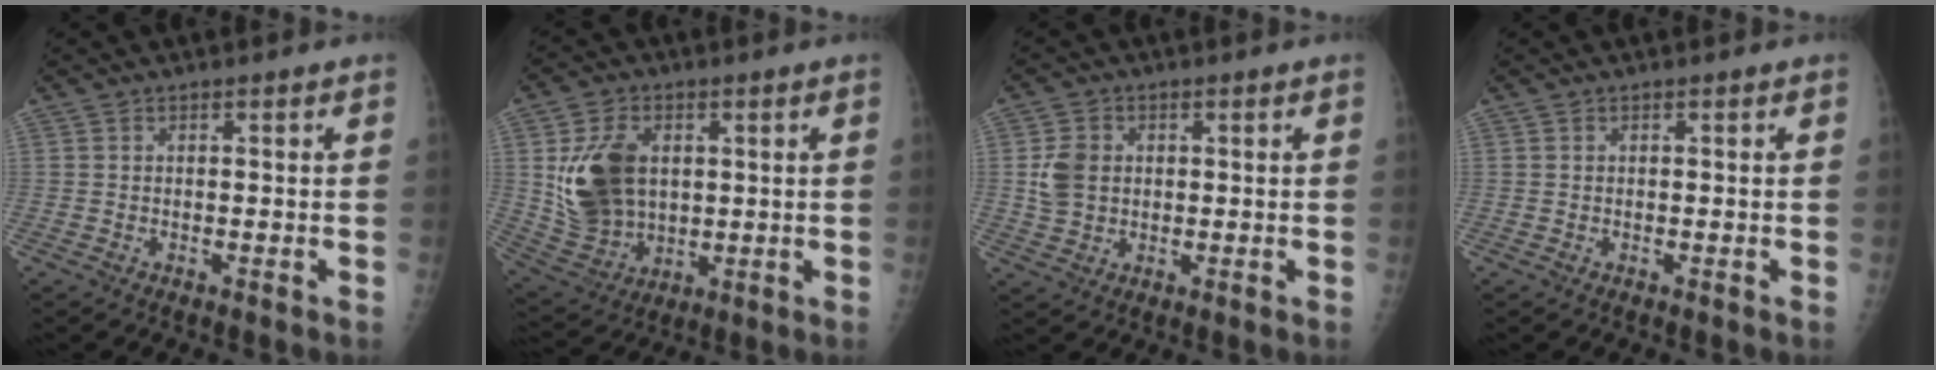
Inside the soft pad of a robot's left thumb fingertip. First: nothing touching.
{"total": 14.6, "force": [2.3, 10.5, 9.8], "torque": [-0.153, -0.014, 0.058]}
{"total": 5.7, "force": [0.6, 4.7, 3.1], "torque": [-0.049, 0.002, 0.013]}
{"total": 0.0}